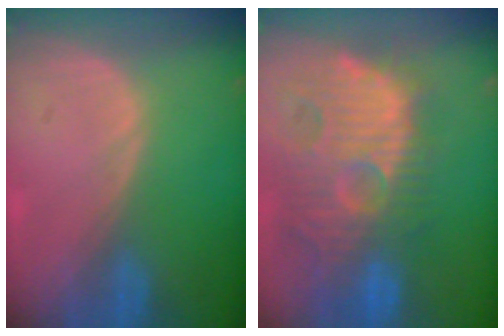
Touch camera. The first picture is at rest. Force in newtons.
{"total": 13.7, "press": 12.3, "slide": 5.9}